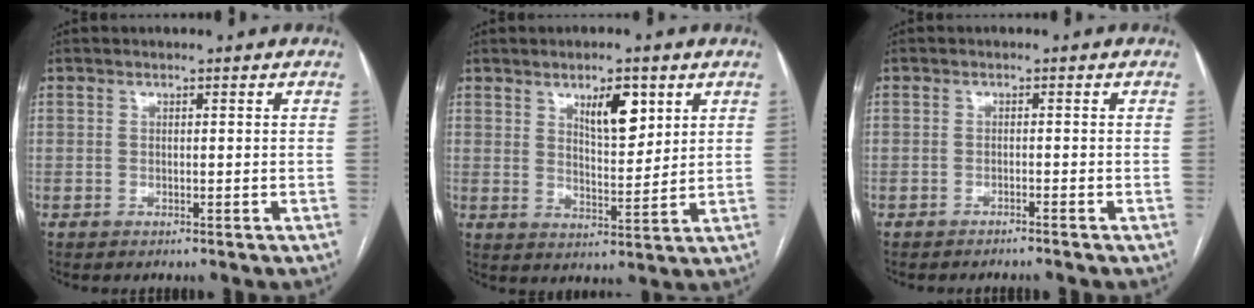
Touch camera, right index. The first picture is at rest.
{"total": 6.9, "force": [3.6, 2.3, 5.4], "torque": [-0.090, -0.003, 0.062]}
{"total": 1.8, "force": [-1.6, -0.5, 0.6], "torque": [-0.006, 0.003, -0.023]}